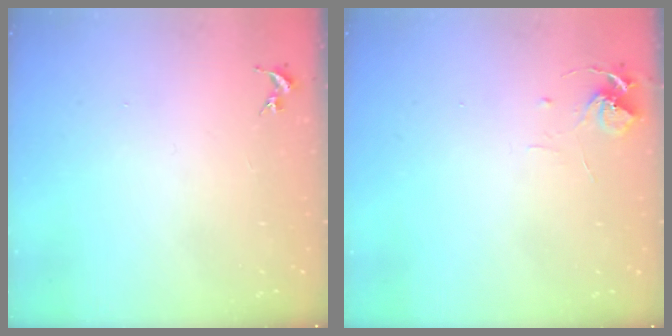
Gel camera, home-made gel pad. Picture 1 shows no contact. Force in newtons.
{"total": 7.6, "press": 7.5, "slide": 0.5}